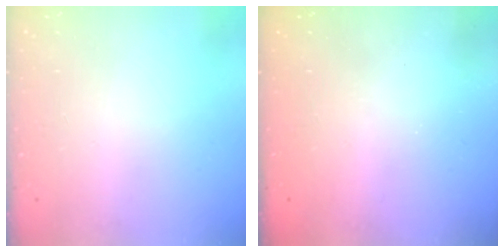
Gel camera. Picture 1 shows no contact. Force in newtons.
{"total": 2.5, "press": 2.4, "slide": 0.7}